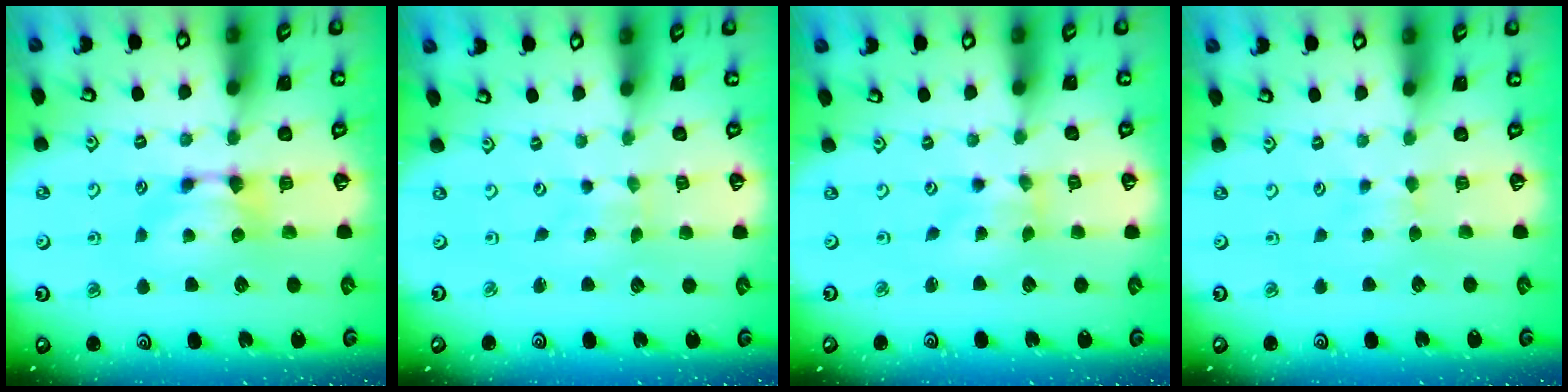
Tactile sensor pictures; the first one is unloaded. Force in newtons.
{"total": 5.4, "press": 5.4, "slide": 0.2}
{"total": 2.0, "press": 1.7, "slide": 1.0}
{"total": 3.0, "press": 2.9, "slide": 0.4}